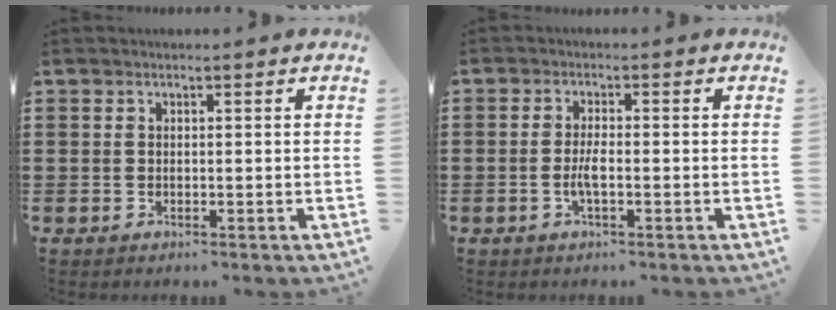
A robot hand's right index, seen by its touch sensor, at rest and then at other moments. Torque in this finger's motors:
{"motor_torque": [2.14, 0.00, 0.05, -0.03]}